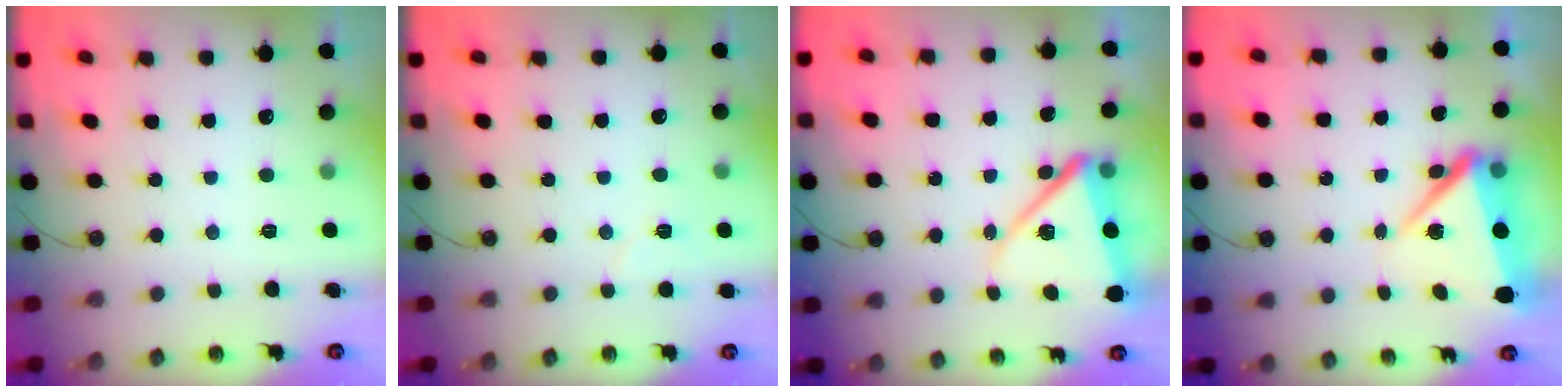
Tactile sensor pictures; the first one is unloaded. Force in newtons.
{"total": 4.2, "press": 3.7, "slide": 1.9}
{"total": 12.8, "press": 12.8, "slide": 1.0}
{"total": 12.3, "press": 6.8, "slide": 10.2}